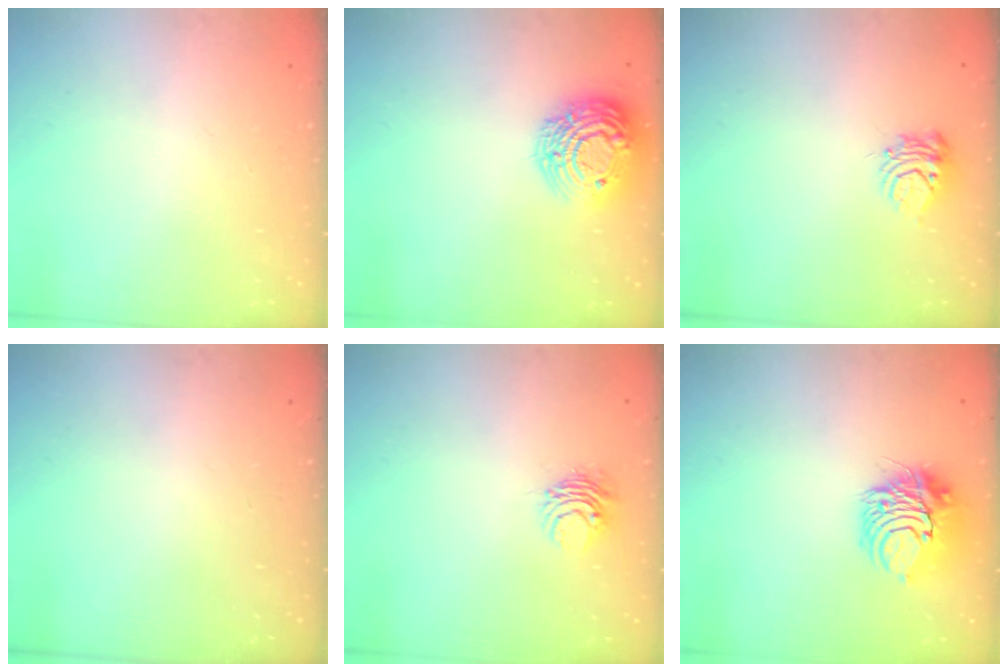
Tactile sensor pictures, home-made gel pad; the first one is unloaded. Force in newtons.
{"total": 16.2, "press": 16.2, "slide": 1.2}
{"total": 6.3, "press": 6.3, "slide": 0.6}
{"total": 0.0}
{"total": 5.0, "press": 4.9, "slide": 0.5}
{"total": 9.5, "press": 9.4, "slide": 1.1}